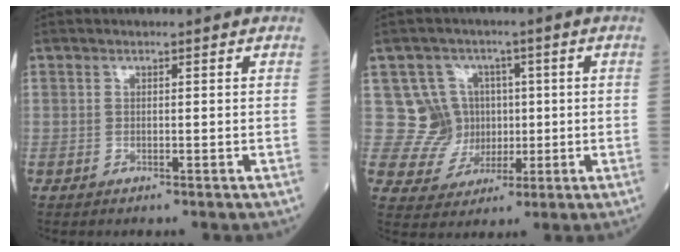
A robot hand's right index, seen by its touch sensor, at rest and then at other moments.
{"total": 7.6, "force": [1.3, 7.5, 0.1], "torque": [0.002, 0.028, 0.030]}